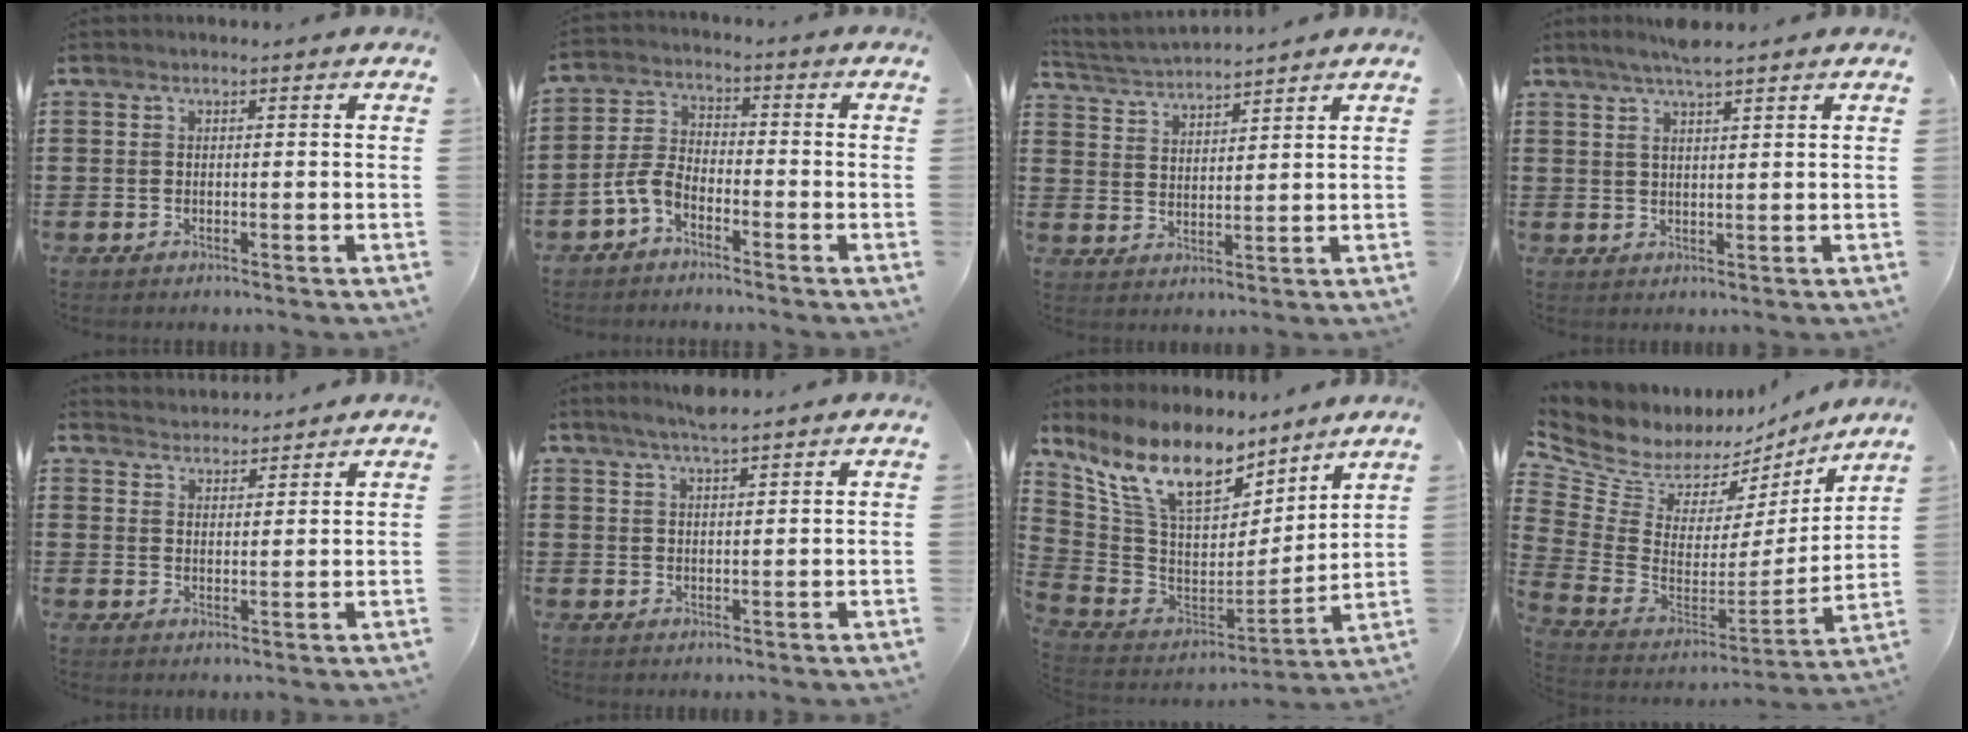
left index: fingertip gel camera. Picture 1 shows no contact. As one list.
[{"total": 4.9, "force": [-3.6, 2.0, 2.6], "torque": [-0.074, 0.003, -0.079]}, {"total": 3.4, "force": [3.3, -0.1, 0.3], "torque": [-0.021, -0.016, 0.058]}, {"total": 3.5, "force": [2.8, 0.3, 2.2], "torque": [-0.047, 0.002, 0.049]}, {"total": 3.1, "force": [3.1, 0.2, -0.6], "torque": [0.000, -0.014, 0.059]}, {"total": 3.1, "force": [2.7, 0.1, 1.7], "torque": [-0.037, -0.001, 0.048]}, {"total": 13.3, "force": [9.1, 5.2, 8.2], "torque": [-0.205, -0.055, 0.165]}, {"total": 7.4, "force": [5.6, 4.4, 2.2], "torque": [-0.091, -0.053, 0.100]}]